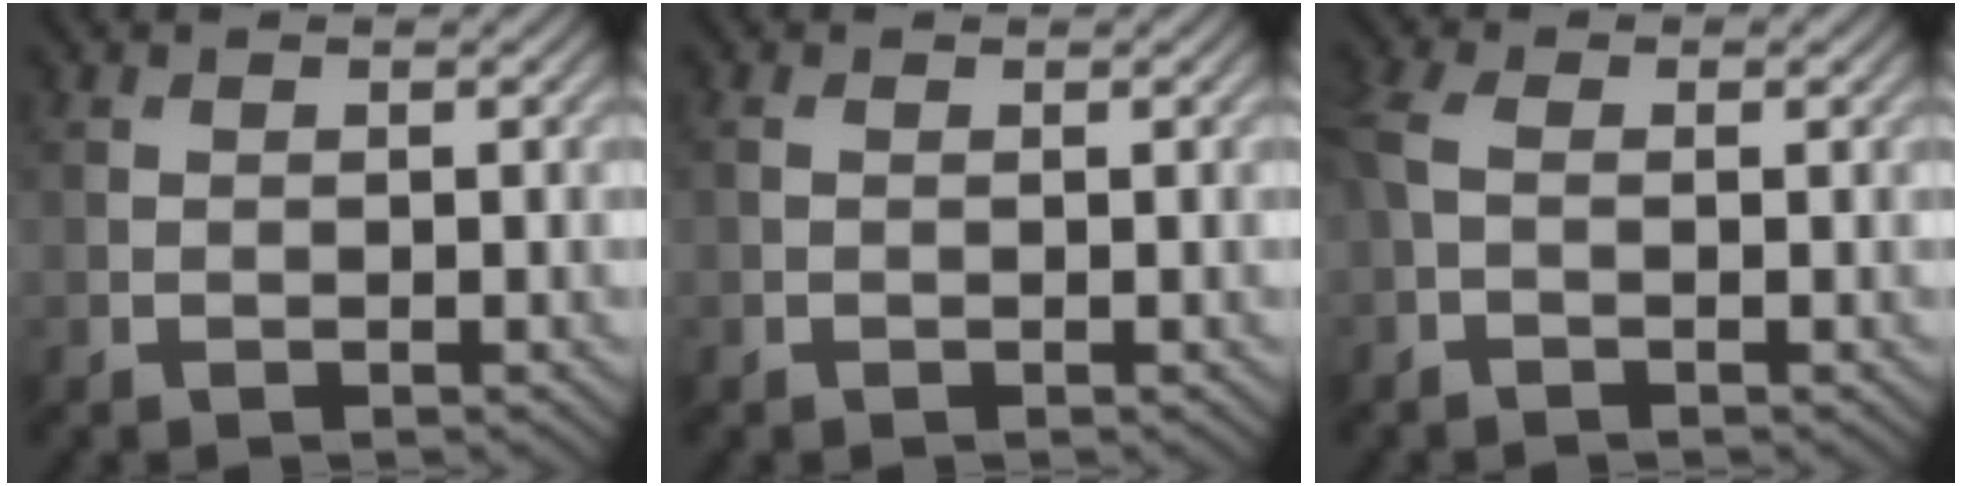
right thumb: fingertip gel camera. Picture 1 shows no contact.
{"total": 1.2, "force": [0.4, 0.6, 1.0], "torque": [-0.027, 0.005, 0.003]}
{"total": 4.2, "force": [0.1, 2.1, 3.6], "torque": [-0.095, 0.008, -0.006]}